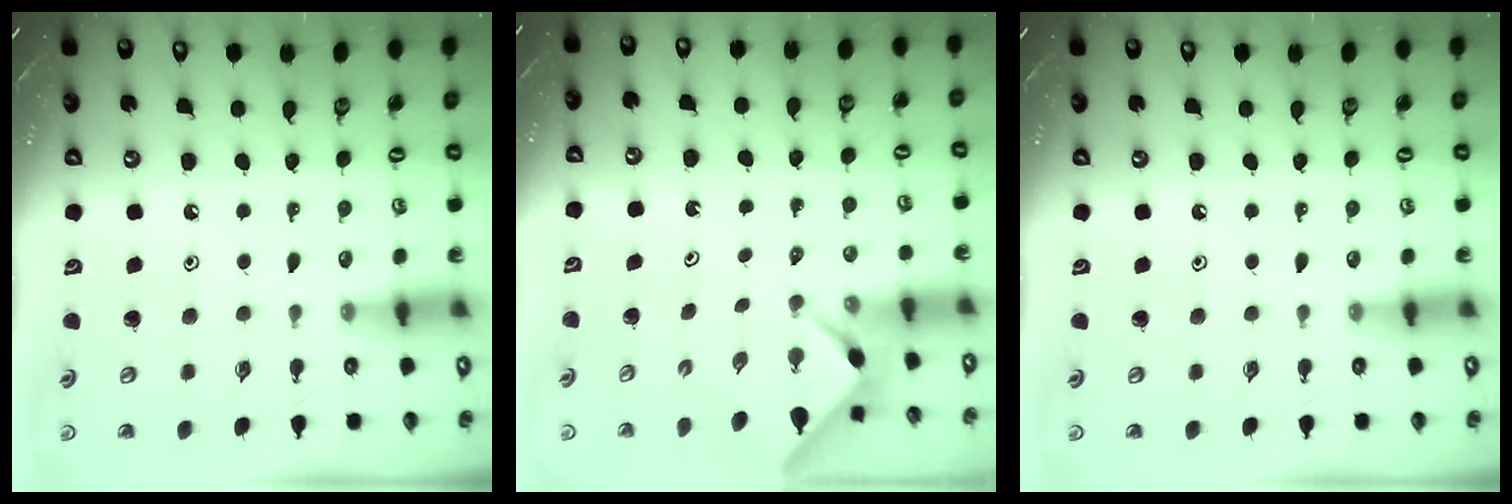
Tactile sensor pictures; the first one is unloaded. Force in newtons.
{"total": 2.4, "press": 2.3, "slide": 0.3}
{"total": 0.0}